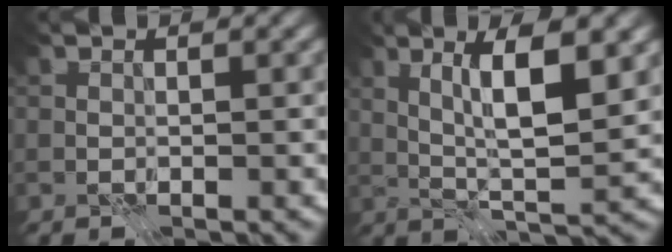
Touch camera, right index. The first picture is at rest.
{"total": 6.3, "force": [2.0, 1.2, 5.9], "torque": [-0.097, -0.004, 0.038]}